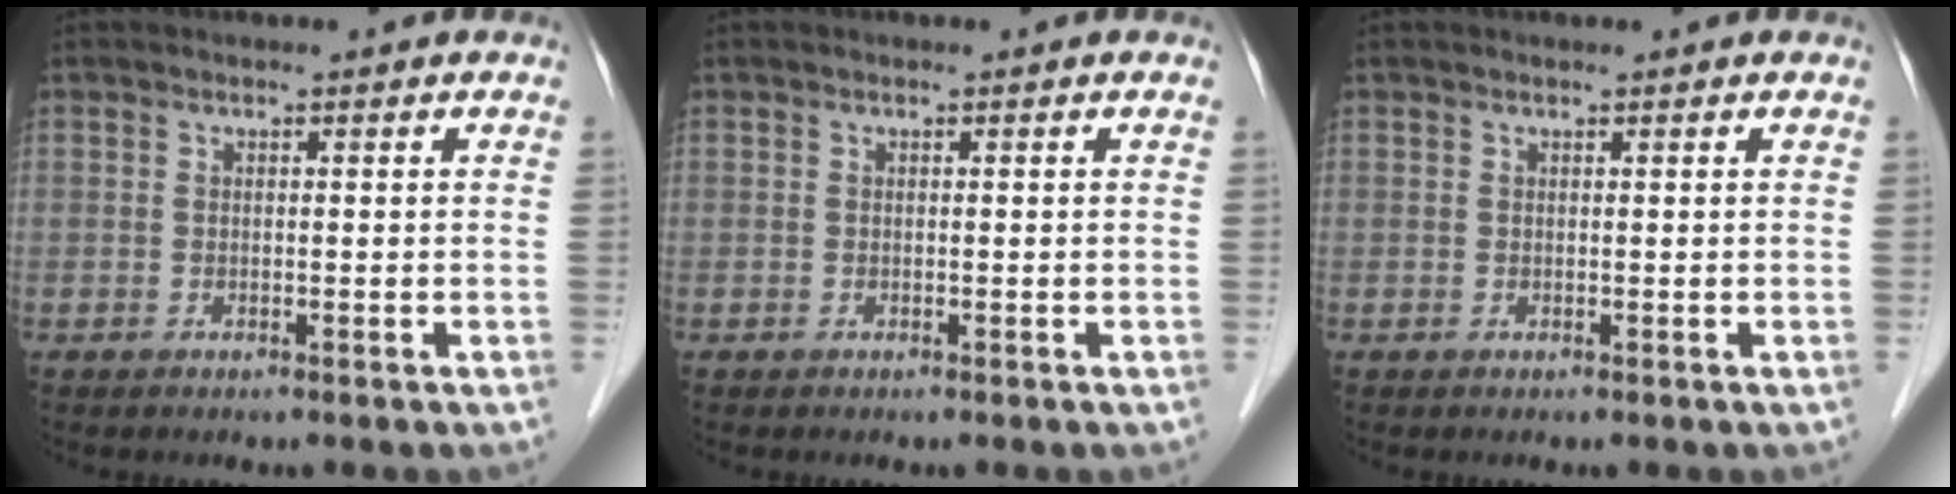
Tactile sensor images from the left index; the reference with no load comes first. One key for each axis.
{"total": 0.0}
{"total": 0.8, "fx": 0.8, "fy": 0.0, "fz": 0.2, "tx": -0.006, "ty": 0.010, "tz": 0.015}